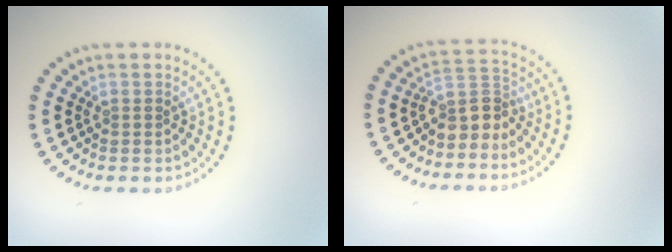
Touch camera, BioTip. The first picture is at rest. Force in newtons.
{"total": 2.9, "press": 2.2, "slide": 1.9}